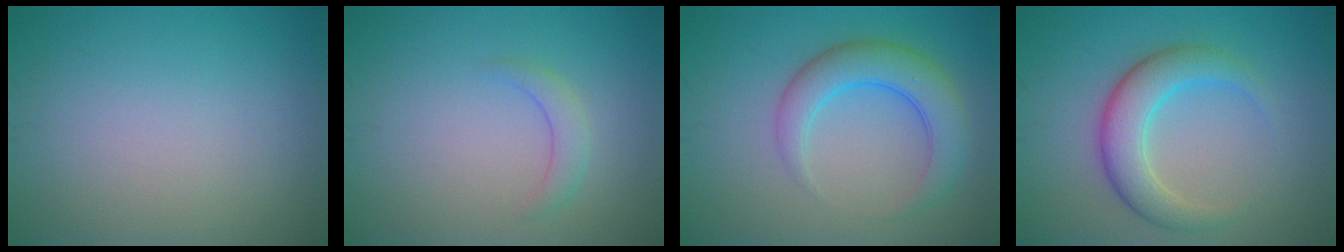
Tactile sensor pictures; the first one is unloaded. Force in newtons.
{"total": 1.7, "press": 1.6, "slide": 0.2}
{"total": 4.7, "press": 4.7, "slide": 0.1}
{"total": 4.8, "press": 4.8, "slide": 0.3}